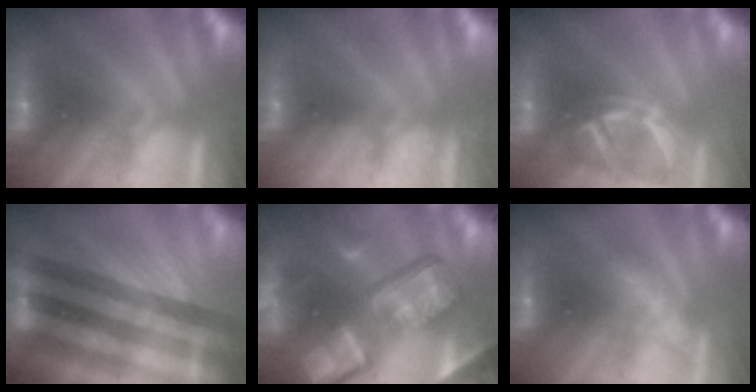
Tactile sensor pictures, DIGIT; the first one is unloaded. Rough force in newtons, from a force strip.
{"total": 2.2}
{"total": 3.8}
{"total": 3.4}
{"total": 7.7}
{"total": 2.4}